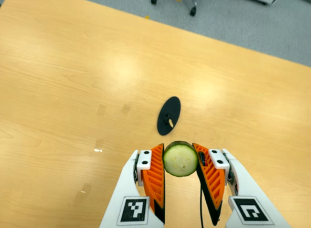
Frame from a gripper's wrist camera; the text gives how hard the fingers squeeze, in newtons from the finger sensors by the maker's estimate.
{"total": 8.9, "left": 8.1, "right": 9.7}